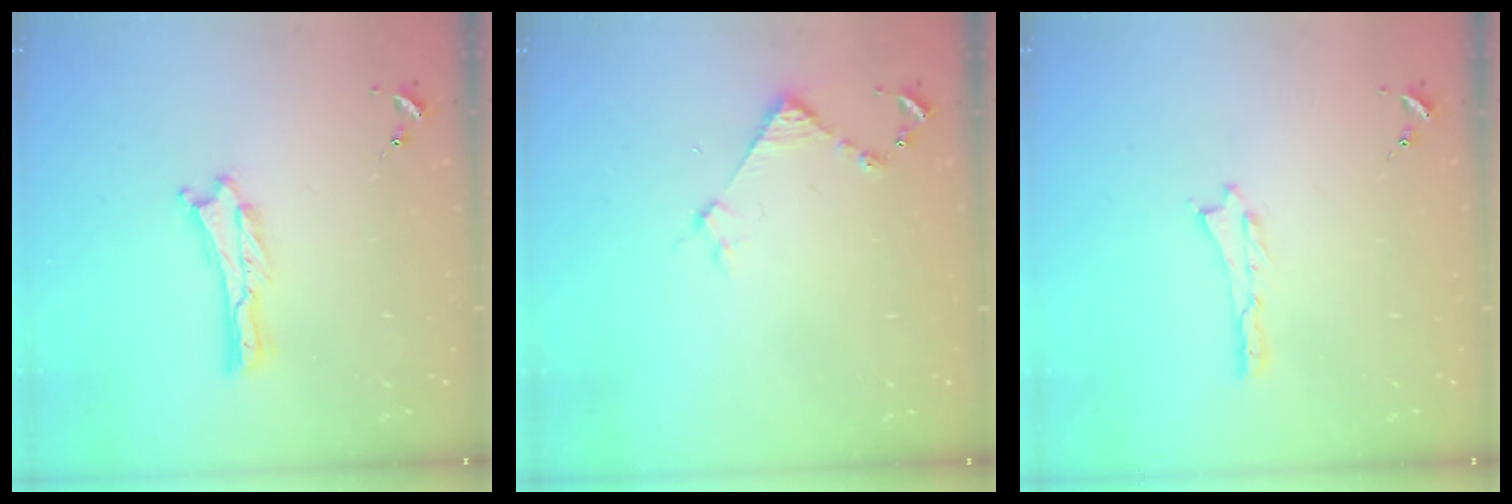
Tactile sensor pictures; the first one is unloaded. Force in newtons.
{"total": 3.5, "press": 3.5, "slide": 0.3}
{"total": 0.0}